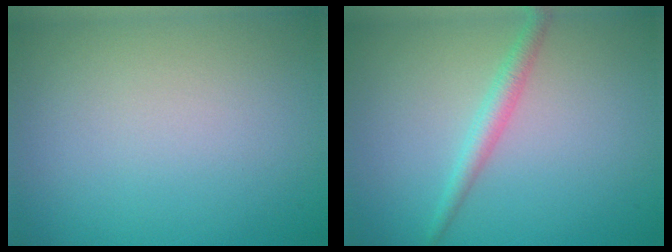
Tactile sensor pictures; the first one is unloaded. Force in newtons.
{"total": 1.9, "press": 1.9, "slide": 0.0}